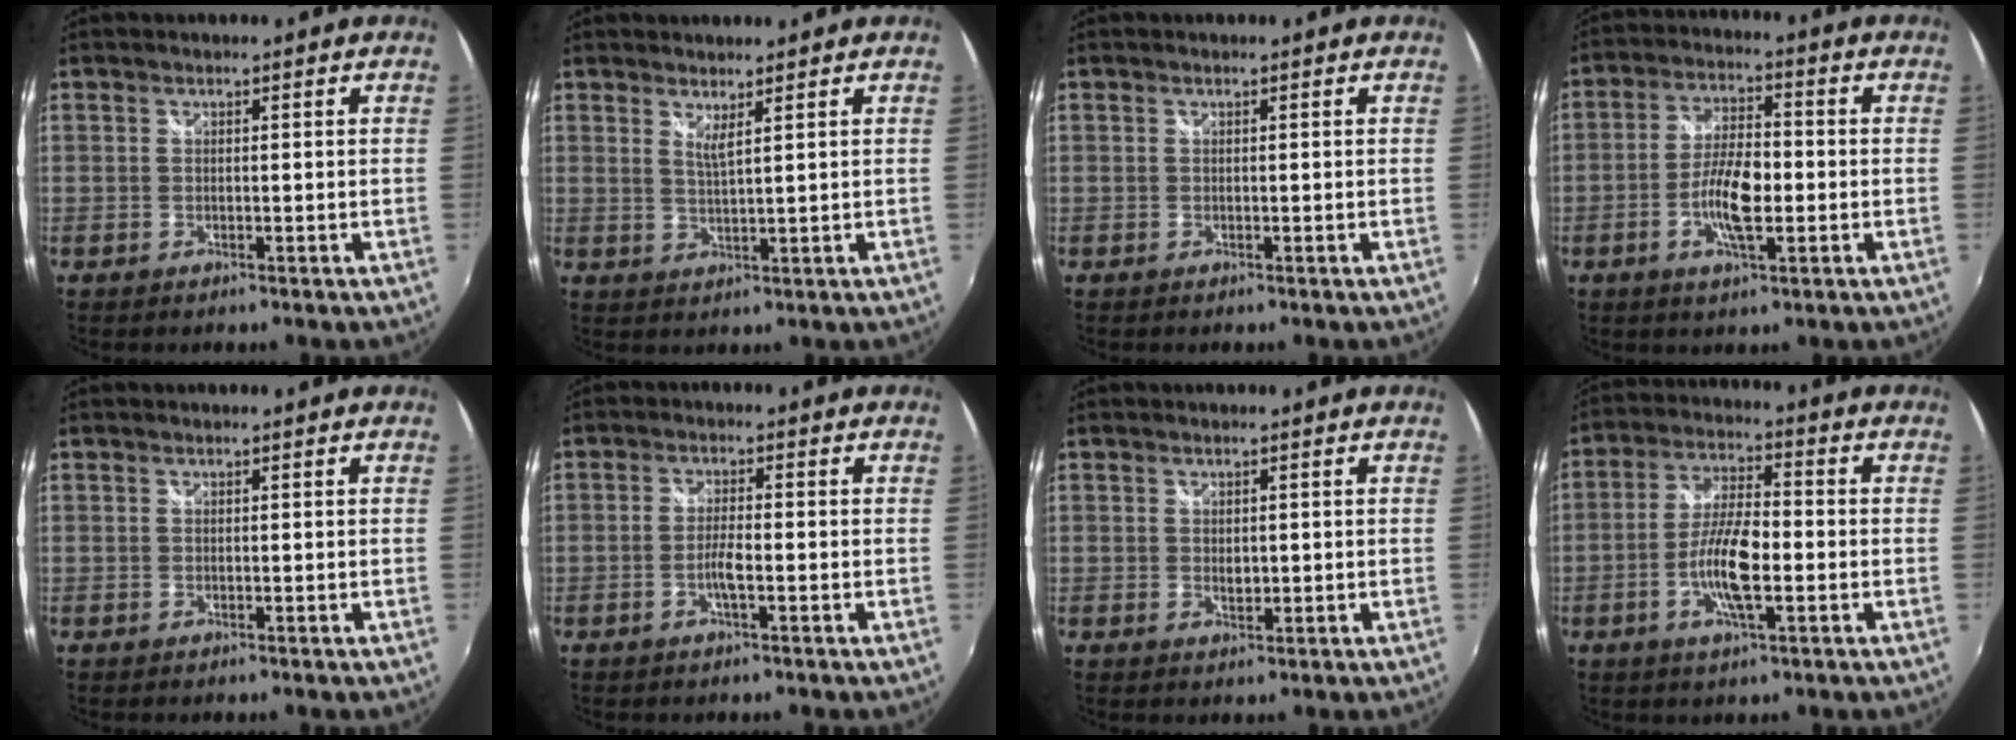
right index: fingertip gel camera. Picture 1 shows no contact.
{"total": 2.3, "force": [1.7, 0.0, 1.5], "torque": [-0.030, -0.006, 0.026]}
{"total": 0.0}
{"total": 8.5, "force": [-2.0, 3.1, 7.7], "torque": [-0.153, 0.004, -0.040]}
{"total": 0.0}
{"total": 3.1, "force": [-1.2, 0.4, 2.8], "torque": [-0.058, 0.000, -0.024]}
{"total": 1.8, "force": [0.1, 1.2, 1.3], "torque": [-0.018, -0.001, 0.003]}
{"total": 9.5, "force": [-2.6, 2.6, 8.7], "torque": [-0.174, 0.002, -0.050]}